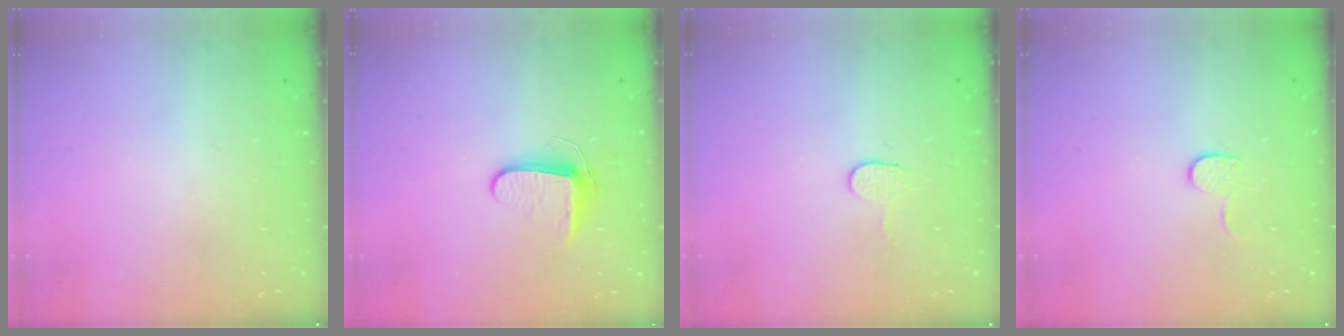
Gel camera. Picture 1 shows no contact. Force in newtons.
{"total": 7.7, "press": 7.6, "slide": 0.8}
{"total": 3.2, "press": 3.2, "slide": 0.3}
{"total": 6.7, "press": 6.7, "slide": 0.6}